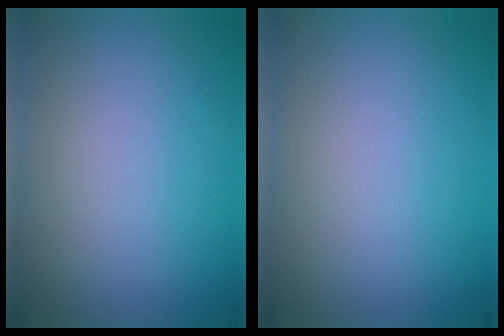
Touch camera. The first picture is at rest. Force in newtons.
{"total": 0.0}